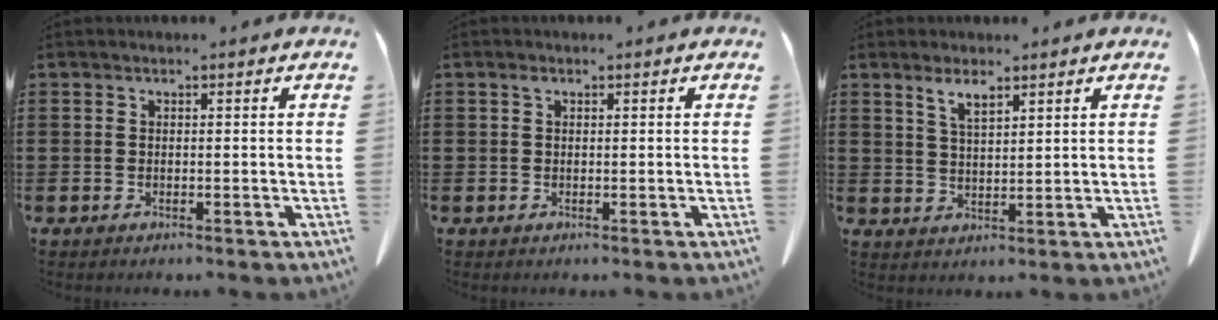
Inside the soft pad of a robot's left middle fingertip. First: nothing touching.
{"total": 0.7, "force": [0.3, 0.6, 0.4], "torque": [-0.010, 0.005, 0.005]}
{"total": 3.4, "force": [2.5, 0.9, 2.2], "torque": [-0.041, 0.000, 0.043]}